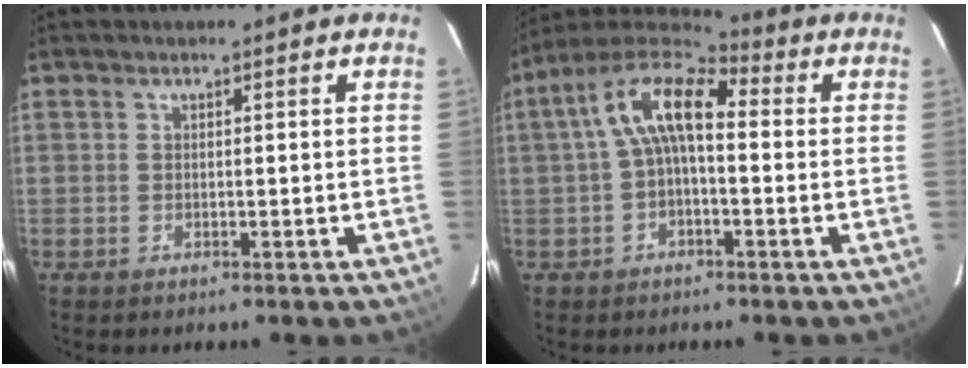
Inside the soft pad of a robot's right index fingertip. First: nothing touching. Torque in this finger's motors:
{"motor_torque": [0.61, -0.04, 0.73, 0.21]}